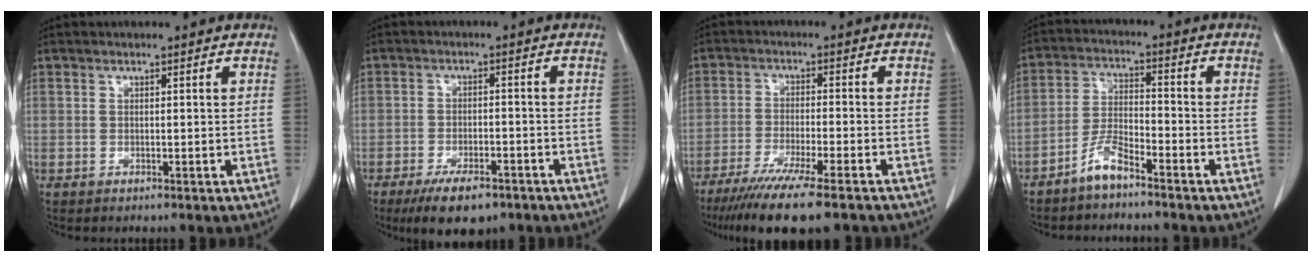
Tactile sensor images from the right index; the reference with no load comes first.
{"total": 6.8, "force": [-4.8, 3.0, 3.7], "torque": [-0.059, -0.002, -0.075]}
{"total": 13.4, "force": [-10.4, 0.6, 8.4], "torque": [-0.137, -0.037, -0.164]}
{"total": 5.0, "force": [-4.1, 0.7, 2.9], "torque": [-0.067, -0.004, -0.083]}